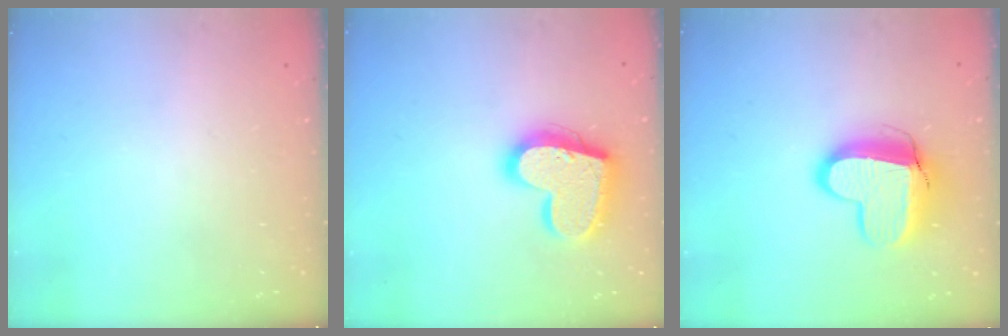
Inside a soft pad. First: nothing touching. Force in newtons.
{"total": 19.0, "press": 18.9, "slide": 1.6}
{"total": 12.8, "press": 12.8, "slide": 1.3}